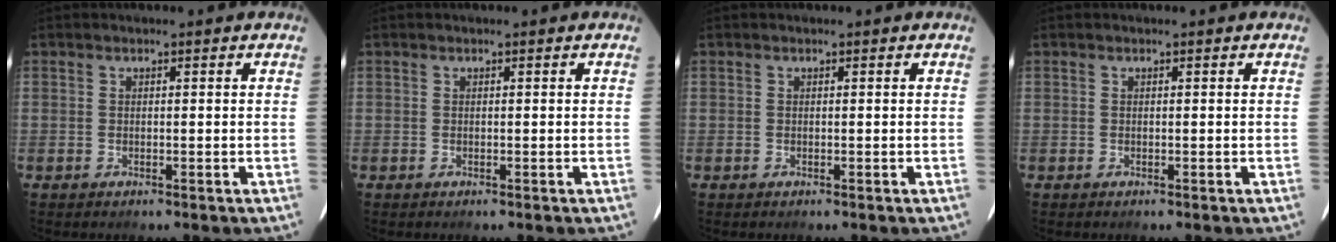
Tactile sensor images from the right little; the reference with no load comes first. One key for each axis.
{"total": 0.0}
{"total": 0.0}
{"total": 0.0}